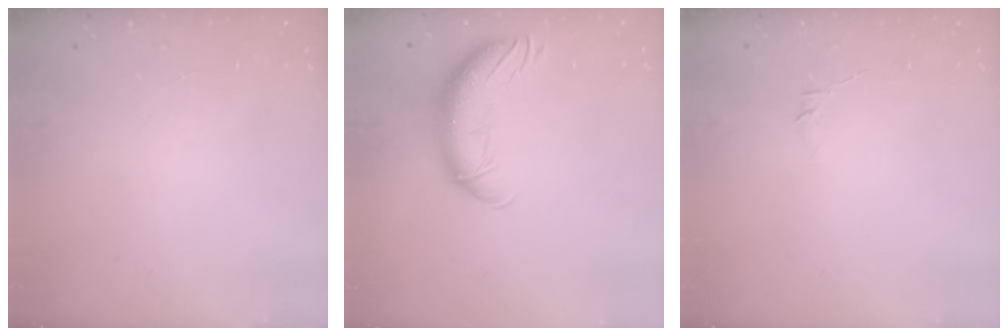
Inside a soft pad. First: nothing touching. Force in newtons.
{"total": 12.5, "press": 12.0, "slide": 3.5}
{"total": 3.8, "press": 3.7, "slide": 0.9}